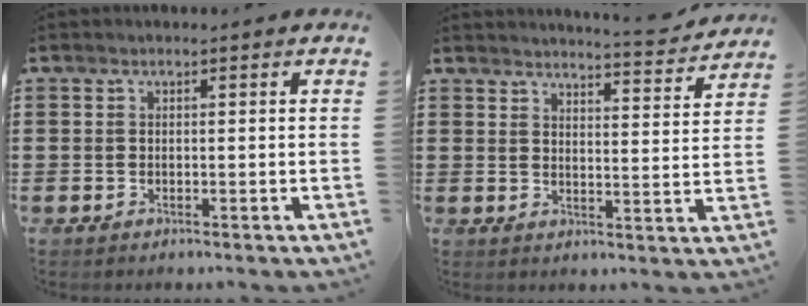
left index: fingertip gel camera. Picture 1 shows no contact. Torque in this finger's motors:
{"motor_torque": [0.95, -0.98, 0.33, 0.08]}